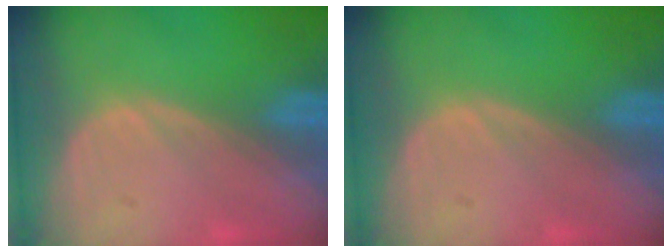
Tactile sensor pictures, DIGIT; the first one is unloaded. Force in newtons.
{"total": 0.0}